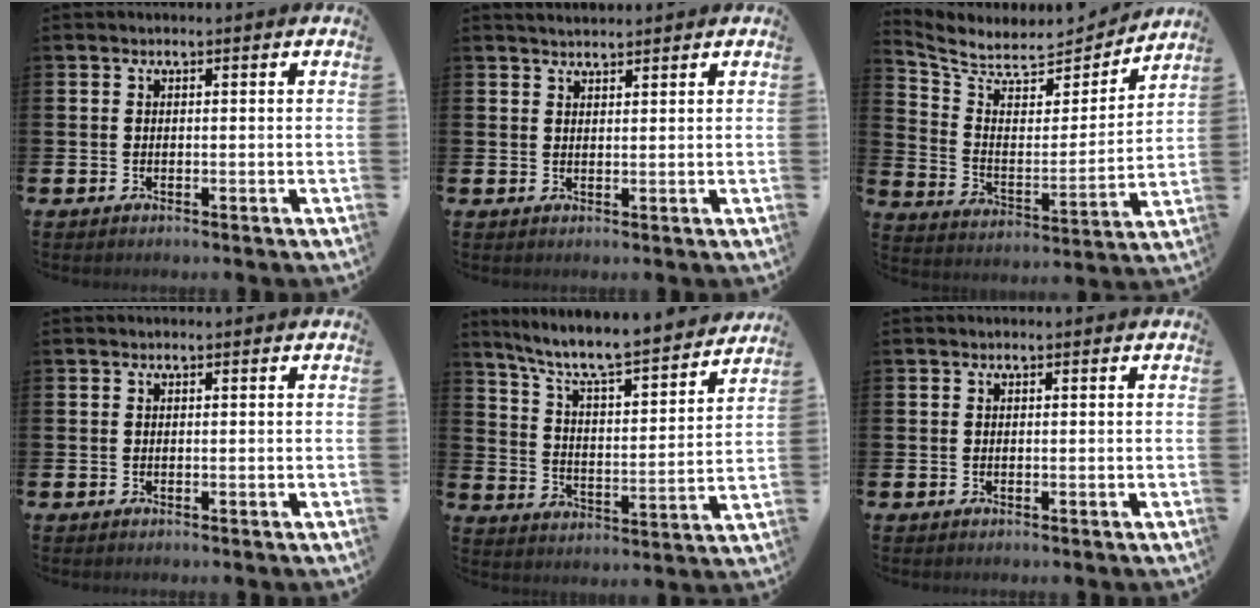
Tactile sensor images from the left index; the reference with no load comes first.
{"total": 2.1, "force": [2.0, 0.4, 0.3], "torque": [0.000, -0.006, 0.035]}
{"total": 6.6, "force": [6.0, 2.4, 1.3], "torque": [-0.071, -0.056, 0.100]}
{"total": 0.0}
{"total": 8.3, "force": [7.6, 0.8, 3.3], "torque": [-0.093, -0.060, 0.125]}
{"total": 0.0}